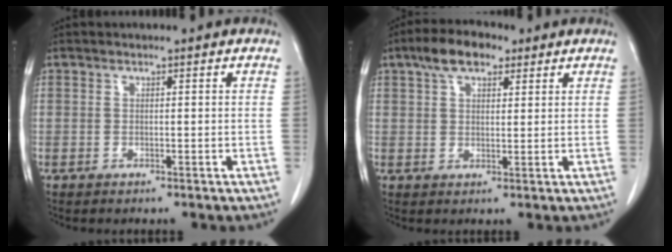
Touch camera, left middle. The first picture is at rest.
{"total": 6.5, "force": [4.0, 3.0, 4.2], "torque": [-0.081, 0.023, 0.070]}